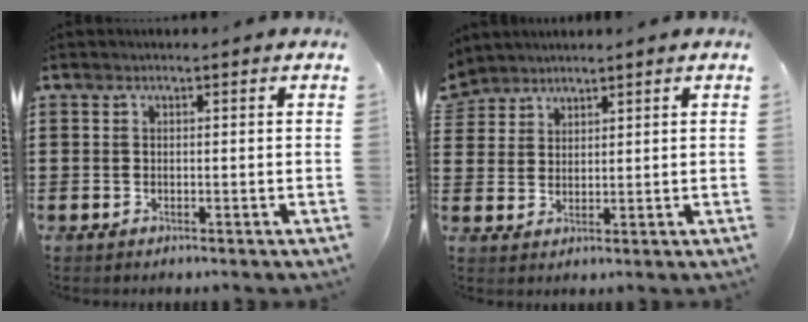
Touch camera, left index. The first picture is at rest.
{"total": 3.1, "force": [2.7, 1.5, -0.5], "torque": [-0.006, -0.002, 0.052]}